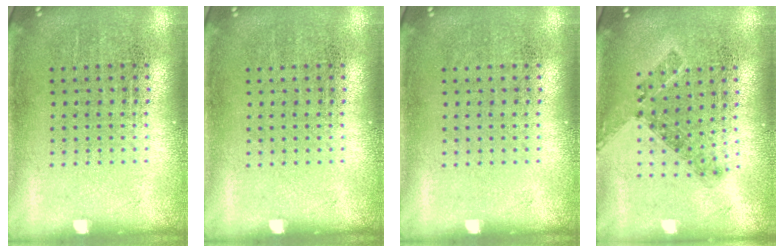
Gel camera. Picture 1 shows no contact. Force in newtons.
{"total": 0.0}
{"total": 0.0}
{"total": 0.8, "press": 0.8, "slide": 0.3}